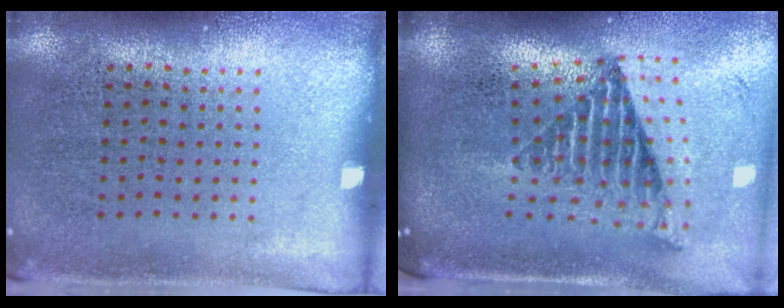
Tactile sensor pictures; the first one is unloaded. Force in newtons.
{"total": 2.7, "press": 1.7, "slide": 2.1}